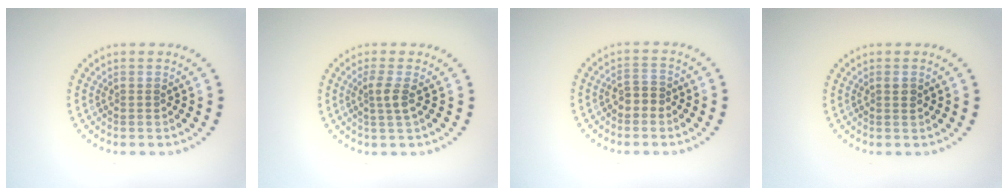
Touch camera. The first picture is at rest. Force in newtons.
{"total": 1.8, "press": 1.3, "slide": 1.2}
{"total": 1.6, "press": 1.5, "slide": 0.6}
{"total": 1.0, "press": 0.9, "slide": 0.4}